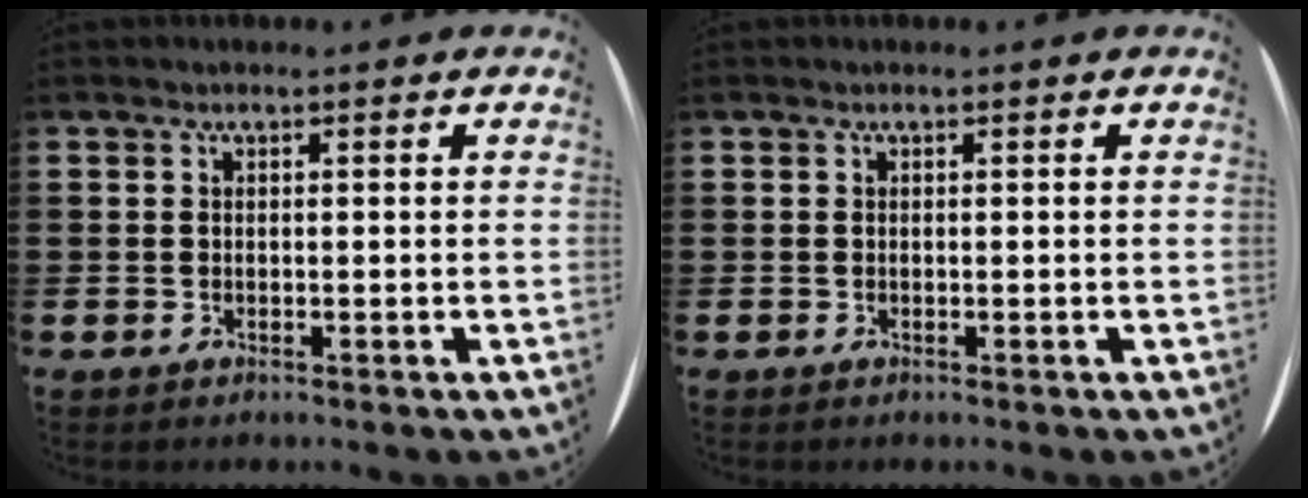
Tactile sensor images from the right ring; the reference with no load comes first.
{"total": 0.0}